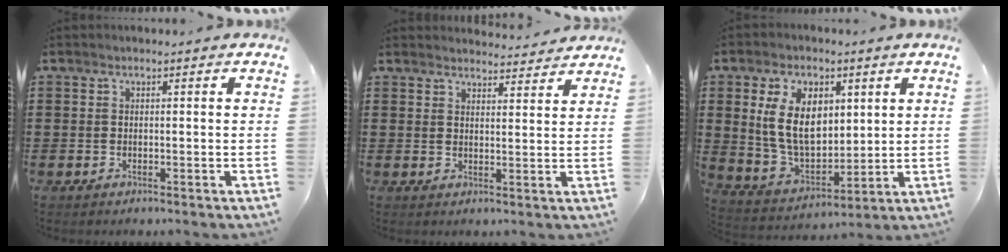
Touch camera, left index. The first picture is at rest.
{"total": 3.1, "force": [3.1, 0.2, 0.2], "torque": [-0.006, -0.018, 0.055]}
{"total": 10.9, "force": [3.4, 6.8, 7.8], "torque": [-0.184, 0.007, 0.060]}